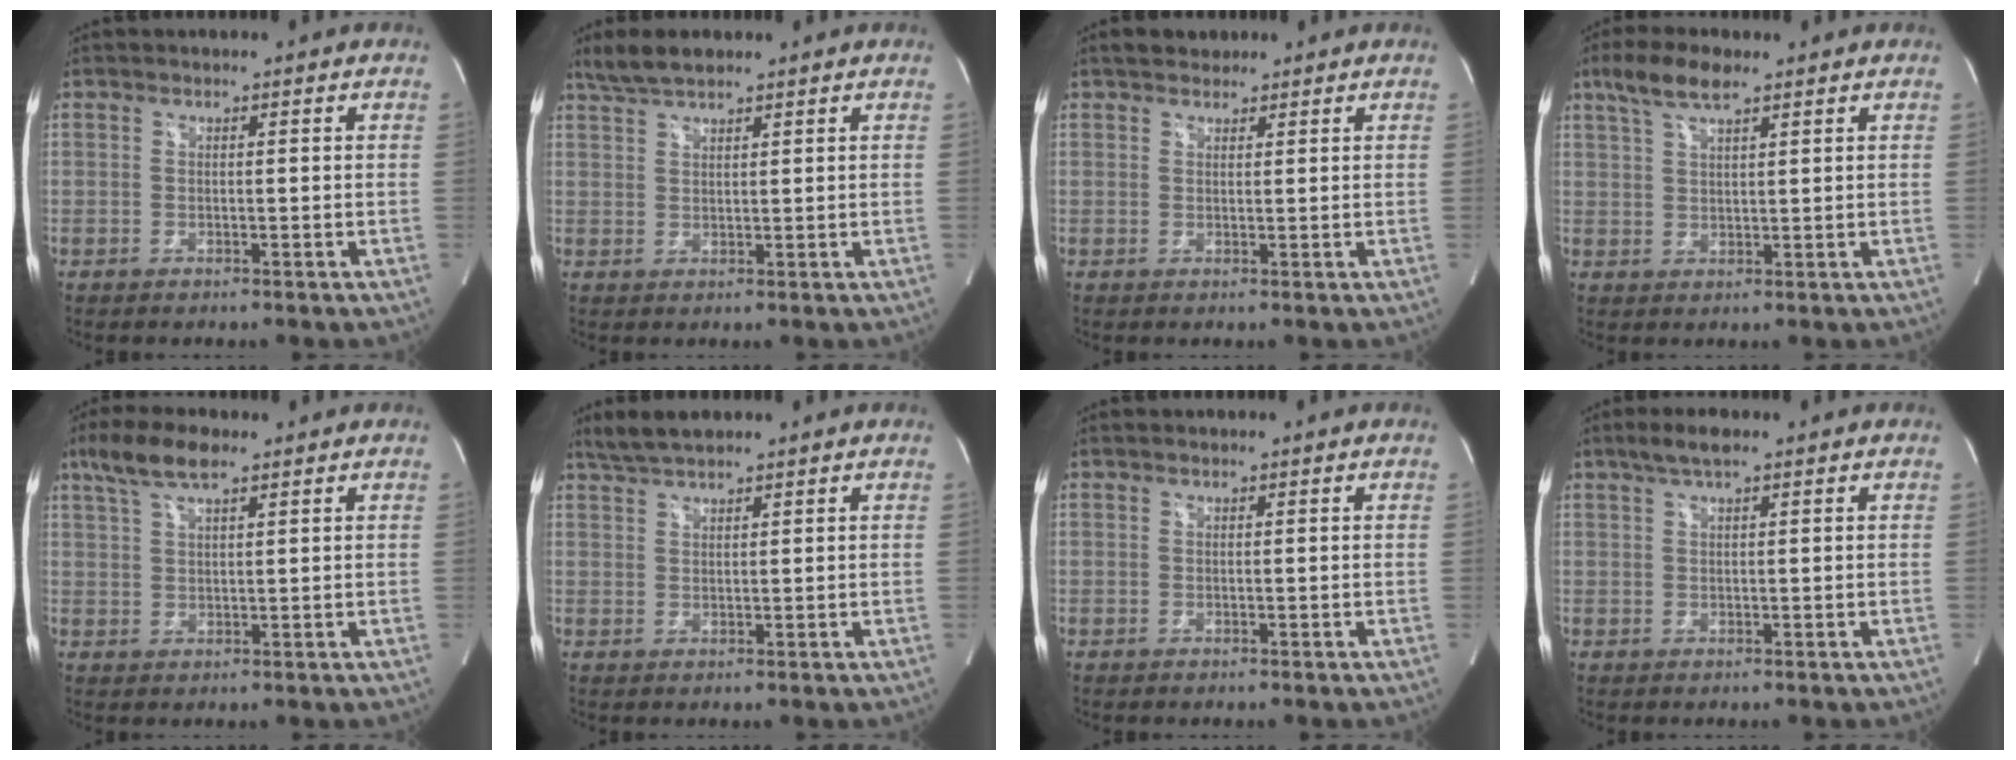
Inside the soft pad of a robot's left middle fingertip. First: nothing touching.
{"total": 4.2, "force": [3.6, 0.9, 2.1], "torque": [-0.052, 0.015, 0.073]}
{"total": 3.0, "force": [2.4, 1.6, 0.8], "torque": [-0.014, 0.017, 0.036]}
{"total": 6.0, "force": [4.2, 1.3, 4.1], "torque": [-0.093, 0.018, 0.081]}
{"total": 6.5, "force": [4.5, 1.5, 4.5], "torque": [-0.101, 0.021, 0.087]}
{"total": 3.8, "force": [3.3, 0.5, 1.7], "torque": [-0.041, 0.015, 0.067]}
{"total": 0.0}
{"total": 3.2, "force": [2.2, 0.5, 2.3], "torque": [-0.051, 0.013, 0.042]}